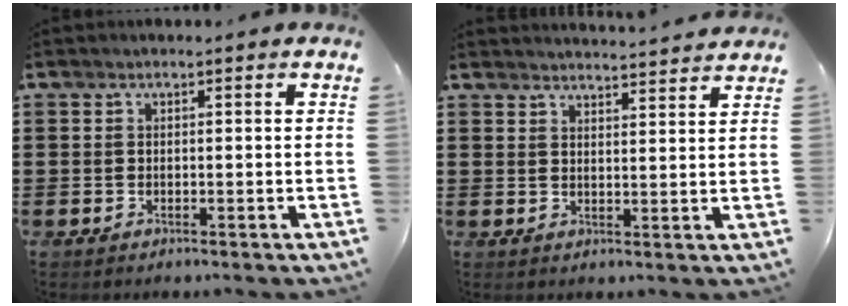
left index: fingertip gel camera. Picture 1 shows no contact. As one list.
[{"total": 3.1, "force": [3.0, -0.5, 0.0], "torque": [-0.010, -0.017, 0.054]}]